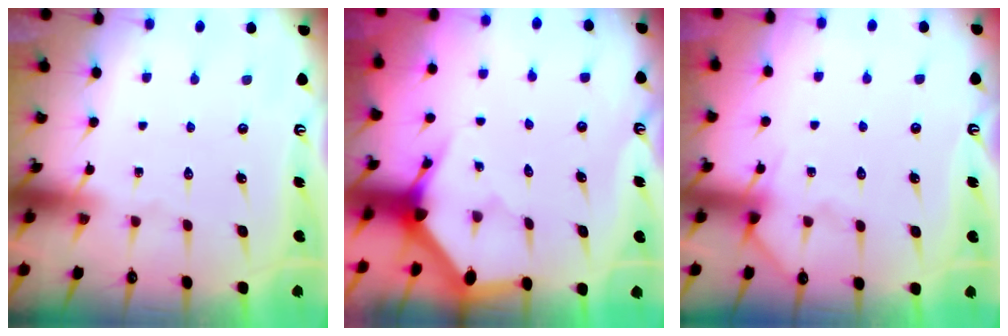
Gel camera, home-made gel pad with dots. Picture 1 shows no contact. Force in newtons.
{"total": 3.5, "press": 3.5, "slide": 0.1}
{"total": 3.4, "press": 3.4, "slide": 0.4}